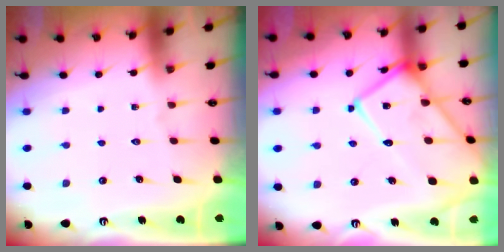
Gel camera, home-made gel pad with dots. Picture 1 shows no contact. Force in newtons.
{"total": 19.0, "press": 18.9, "slide": 1.4}